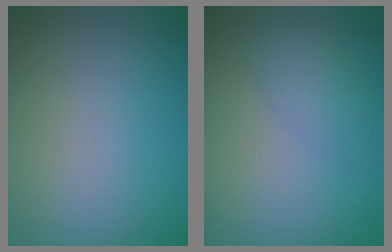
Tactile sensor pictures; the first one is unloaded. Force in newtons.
{"total": 2.1, "press": 2.1, "slide": 0.1}